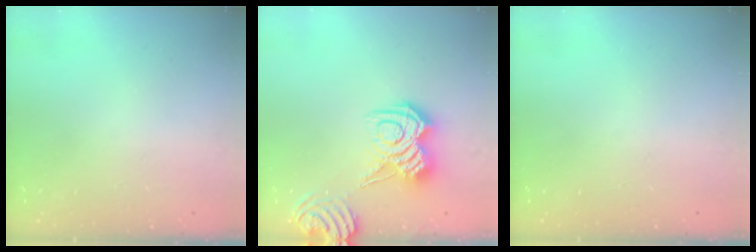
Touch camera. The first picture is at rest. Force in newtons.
{"total": 11.2, "press": 11.1, "slide": 0.8}
{"total": 0.0}